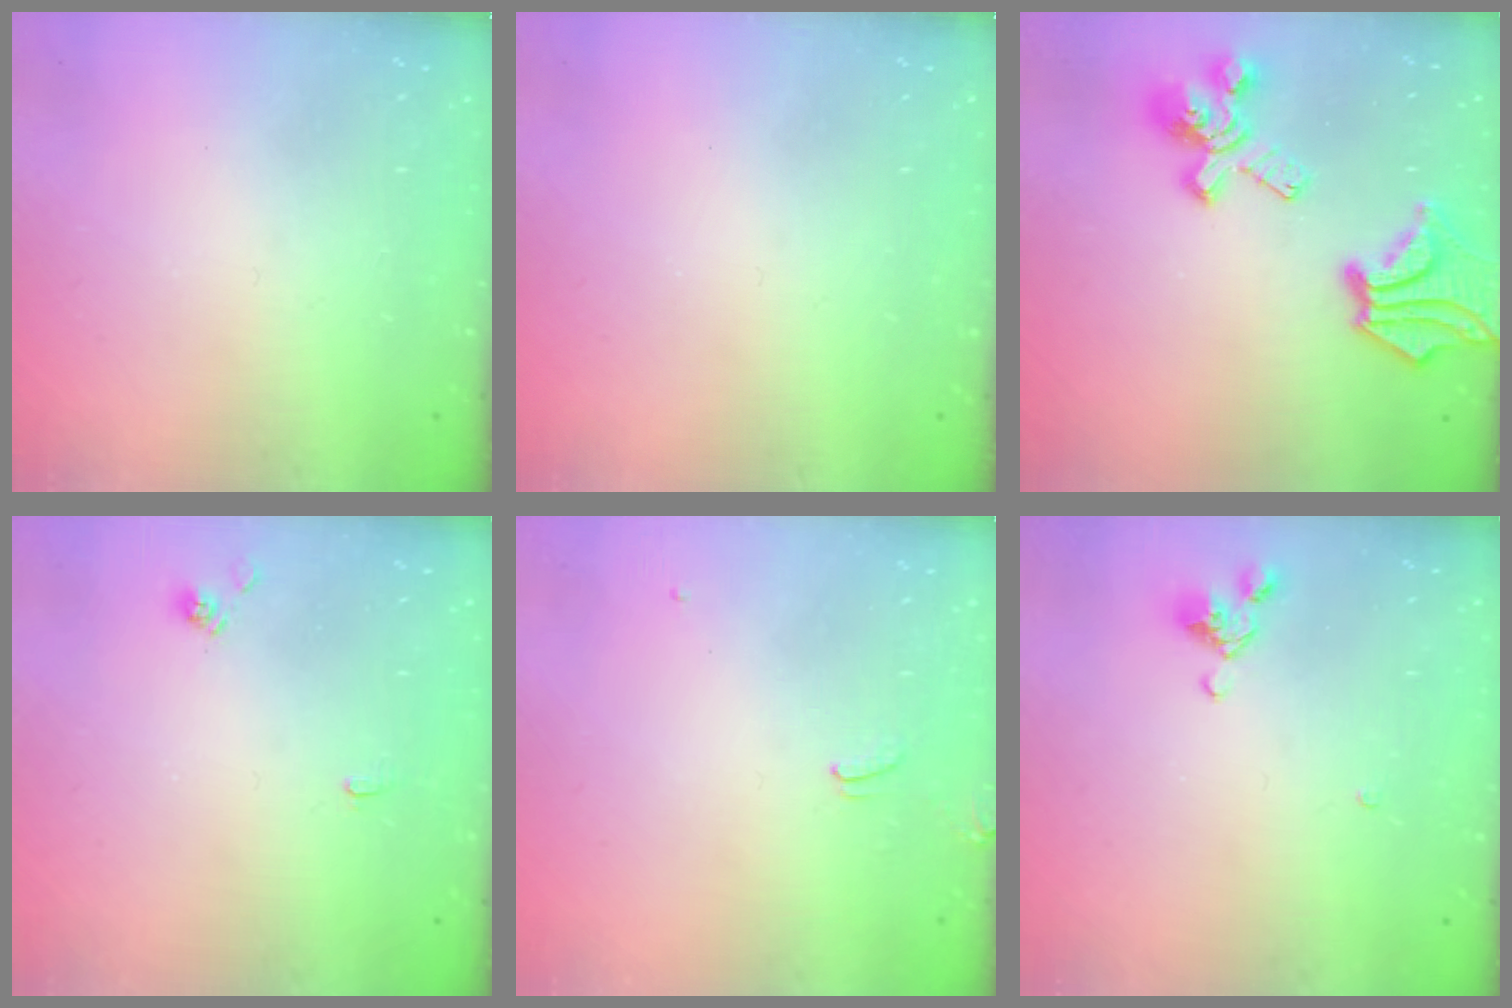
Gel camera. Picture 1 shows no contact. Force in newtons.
{"total": 0.0}
{"total": 11.7, "press": 11.2, "slide": 3.3}
{"total": 2.1, "press": 2.1, "slide": 0.3}
{"total": 0.5, "press": 0.1, "slide": 0.5}
{"total": 5.9, "press": 5.8, "slide": 0.6}